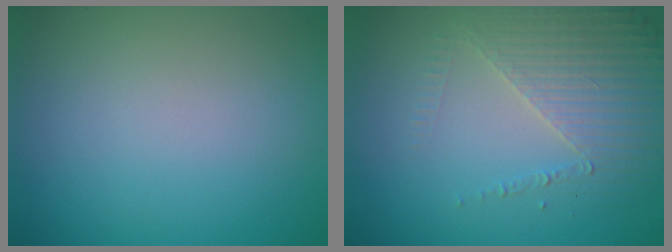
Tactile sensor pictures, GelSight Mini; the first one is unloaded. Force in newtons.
{"total": 4.5, "press": 3.2, "slide": 3.1}